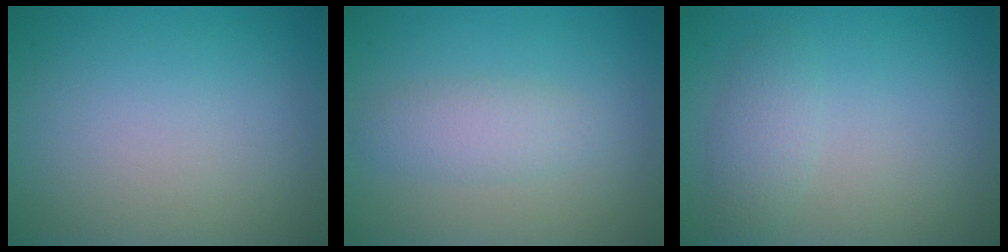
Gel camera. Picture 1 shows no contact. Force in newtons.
{"total": 2.2, "press": 2.2, "slide": 0.0}
{"total": 2.0, "press": 2.0, "slide": 0.1}